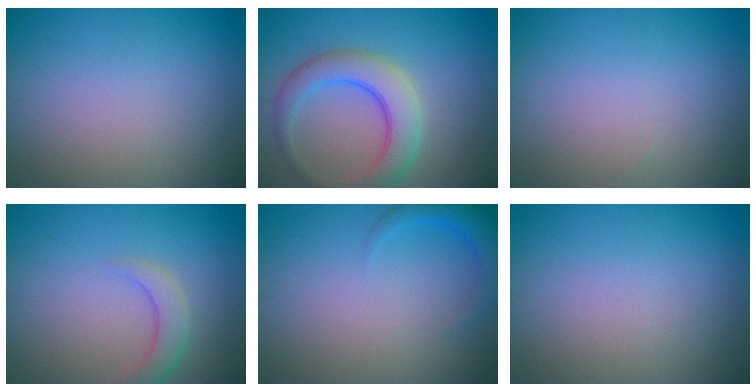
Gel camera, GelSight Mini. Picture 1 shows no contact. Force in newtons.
{"total": 5.0, "press": 5.0, "slide": 0.1}
{"total": 0.0}
{"total": 2.5, "press": 2.5, "slide": 0.2}
{"total": 2.5, "press": 2.5, "slide": 0.3}
{"total": 0.0}